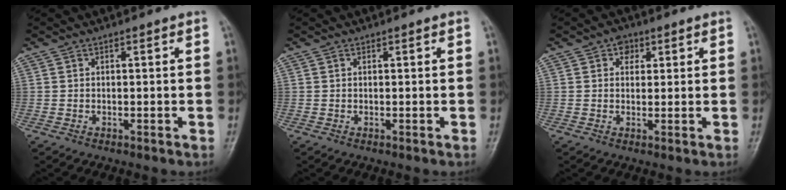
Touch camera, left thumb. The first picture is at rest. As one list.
[{"total": 0.0}, {"total": 2.9, "force": [1.3, 2.3, 1.3], "torque": [0.002, -0.002, 0.014]}]